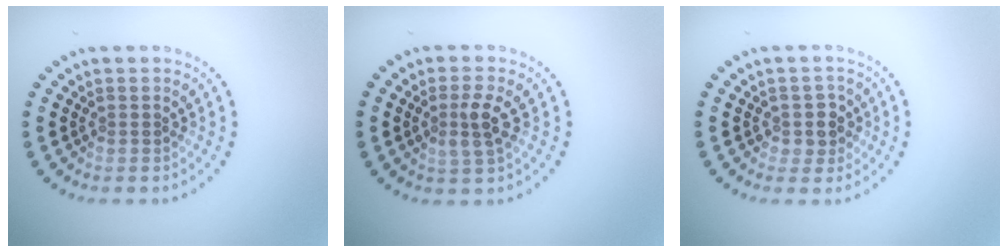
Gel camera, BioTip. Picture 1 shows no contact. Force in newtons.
{"total": 2.5, "press": 2.3, "slide": 1.0}
{"total": 1.9, "press": 1.7, "slide": 0.8}